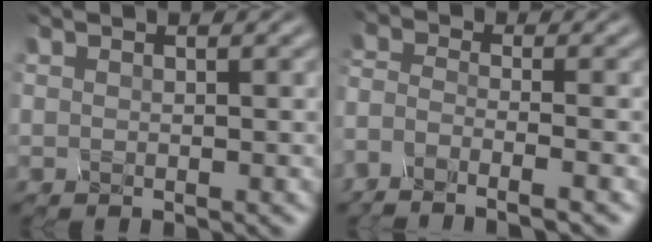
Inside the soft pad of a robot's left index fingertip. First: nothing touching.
{"total": 3.8, "force": [-3.4, 0.5, 1.4], "torque": [-0.009, -0.008, -0.061]}